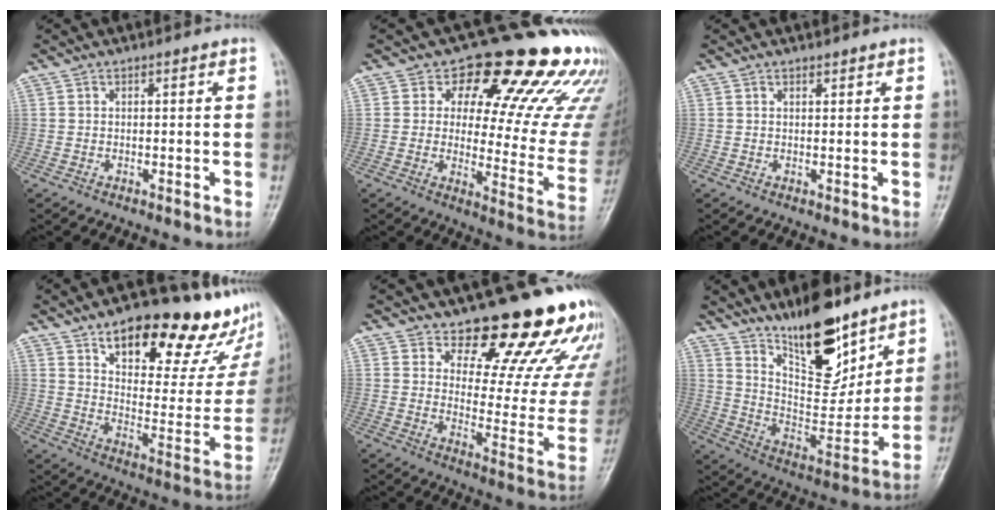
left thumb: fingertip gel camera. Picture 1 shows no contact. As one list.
[{"total": 22.7, "force": [15.2, 9.6, 13.9], "torque": [-0.121, -0.081, 0.180]}, {"total": 0.7, "force": [0.6, 0.3, 0.1], "torque": [-0.004, -0.006, 0.010]}, {"total": 27.0, "force": [17.1, 11.1, 17.7], "torque": [-0.192, -0.067, 0.245]}, {"total": 20.6, "force": [16.4, 7.6, 9.8], "torque": [-0.070, -0.124, 0.206]}, {"total": 18.2, "force": [13.0, 6.7, 10.8], "torque": [-0.121, -0.091, 0.228]}]